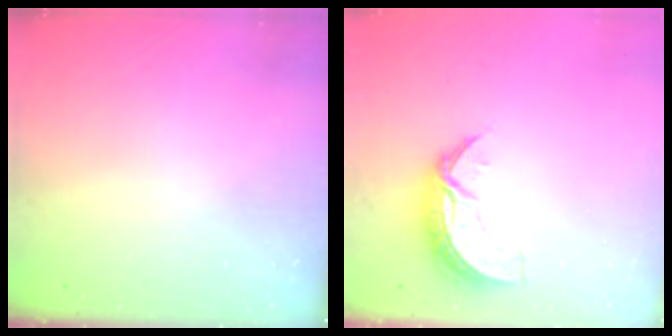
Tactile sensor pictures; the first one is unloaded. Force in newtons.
{"total": 7.9, "press": 7.9, "slide": 0.3}